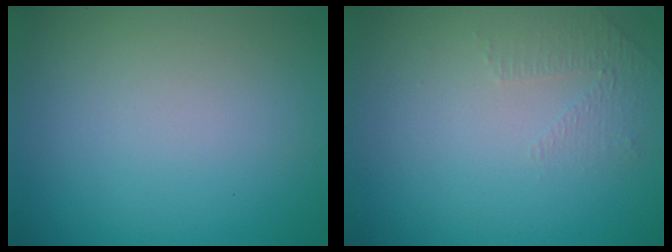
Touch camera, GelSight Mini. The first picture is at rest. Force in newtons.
{"total": 1.1, "press": 0.6, "slide": 1.0}